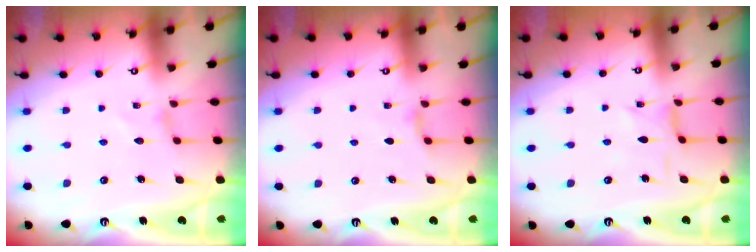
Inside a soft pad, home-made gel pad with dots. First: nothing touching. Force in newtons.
{"total": 1.4, "press": 1.4, "slide": 0.4}
{"total": 1.6, "press": 1.6, "slide": 0.4}